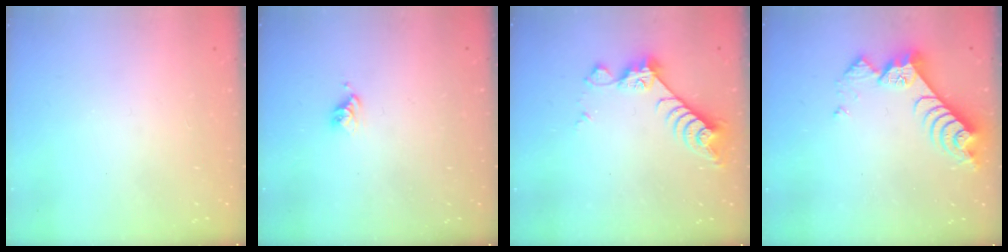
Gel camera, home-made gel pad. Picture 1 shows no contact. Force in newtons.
{"total": 3.8, "press": 3.8, "slide": 0.5}
{"total": 8.6, "press": 8.6, "slide": 0.3}
{"total": 8.2, "press": 8.2, "slide": 1.0}